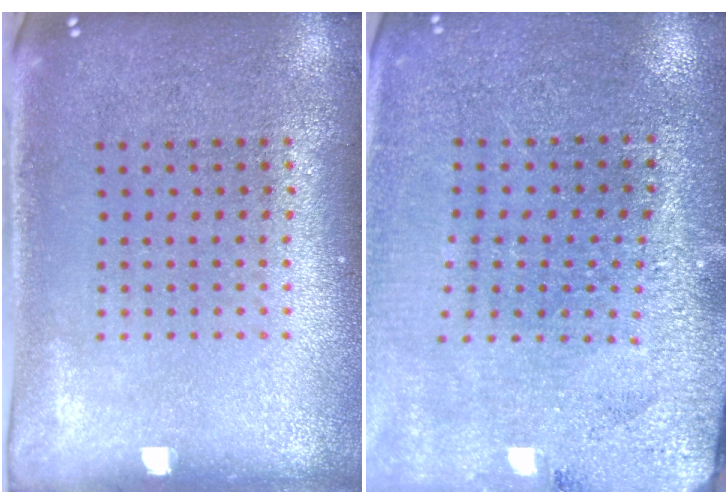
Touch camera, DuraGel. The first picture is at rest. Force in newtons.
{"total": 2.8, "press": 2.8, "slide": 0.1}